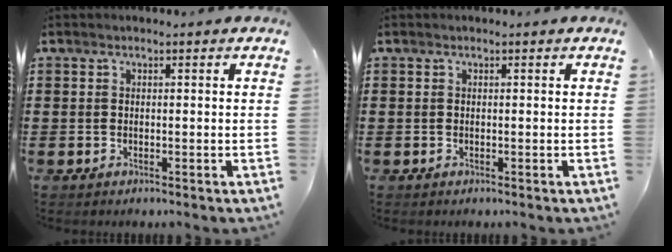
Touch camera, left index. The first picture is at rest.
{"total": 0.0}